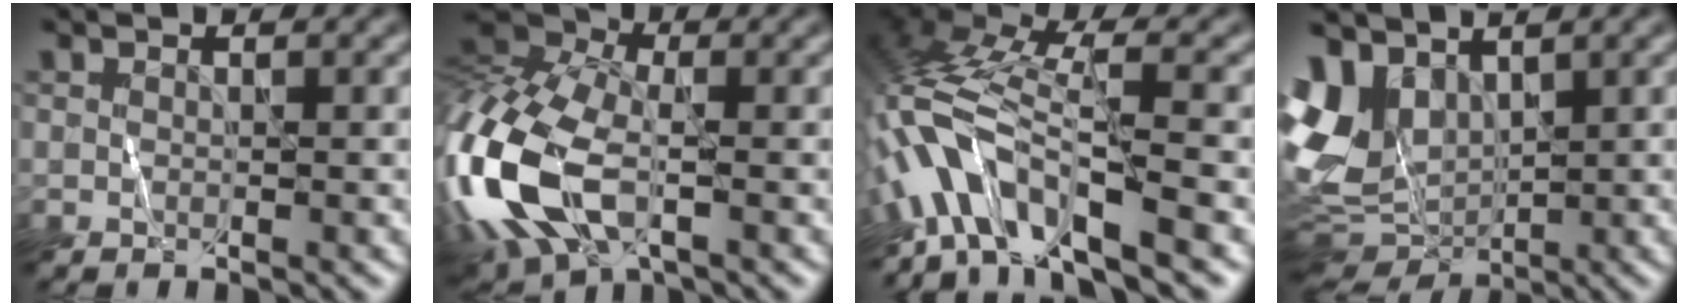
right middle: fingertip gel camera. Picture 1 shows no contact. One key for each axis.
{"total": 13.8, "fx": -3.8, "fy": 7.6, "fz": 10.9, "tx": -0.263, "ty": -0.006, "tz": -0.086}
{"total": 10.1, "fx": -4.9, "fy": 3.0, "fz": 8.3, "tx": -0.167, "ty": 0.017, "tz": -0.099}
{"total": 8.5, "fx": 2.2, "fy": 5.7, "fz": 5.9, "tx": -0.152, "ty": -0.007, "tz": 0.047}